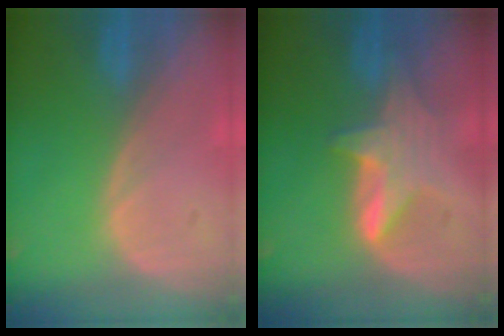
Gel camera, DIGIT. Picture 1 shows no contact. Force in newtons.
{"total": 5.6, "press": 5.6, "slide": 0.4}